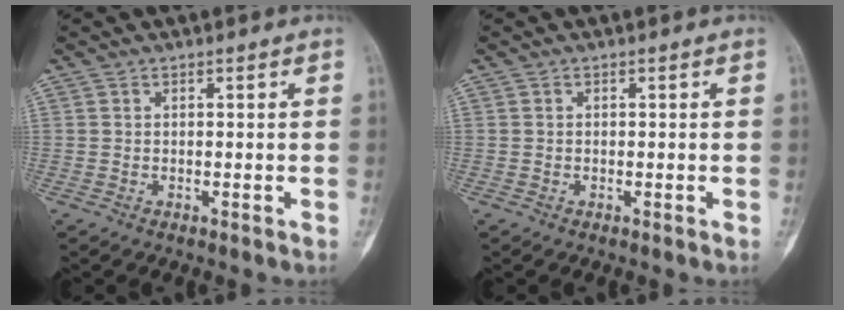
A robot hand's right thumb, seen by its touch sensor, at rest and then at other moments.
{"total": 0.0}